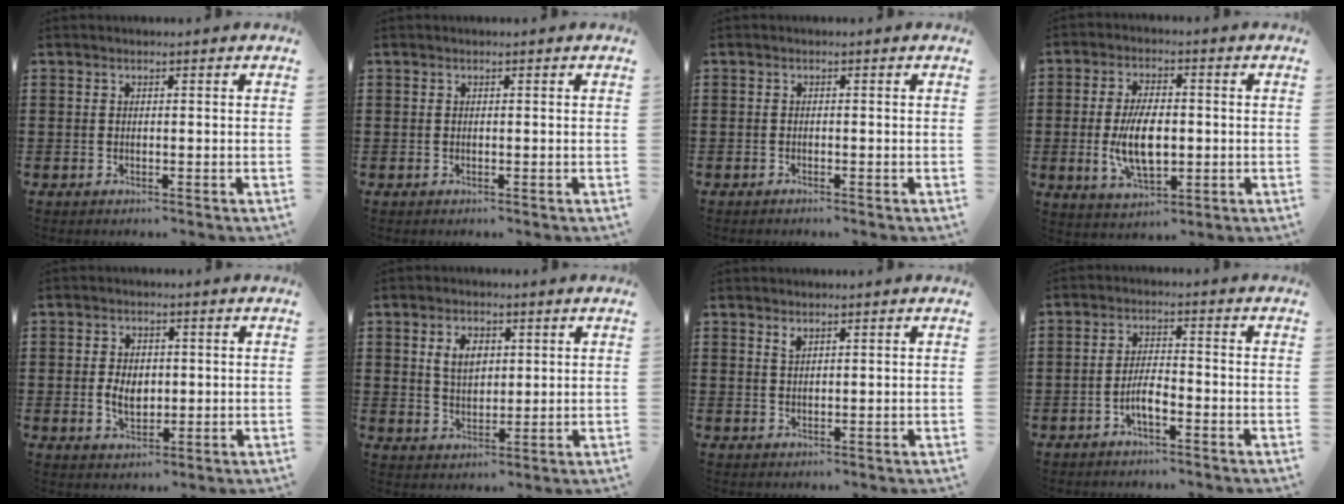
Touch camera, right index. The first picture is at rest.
{"total": 0.0}
{"total": 0.6, "force": [-0.6, 0.0, 0.1], "torque": [-0.002, -0.002, -0.012]}
{"total": 8.6, "force": [-0.8, 4.2, 7.4], "torque": [-0.157, -0.007, -0.020]}
{"total": 4.1, "force": [0.0, 2.8, 2.9], "torque": [-0.061, 0.010, -0.002]}
{"total": 5.0, "force": [1.9, 3.1, 3.4], "torque": [-0.070, 0.009, 0.031]}
{"total": 1.3, "force": [1.0, 0.5, 0.6], "torque": [-0.014, 0.003, 0.018]}
{"total": 3.8, "force": [-1.8, 1.0, 3.1], "torque": [-0.068, 0.000, -0.037]}